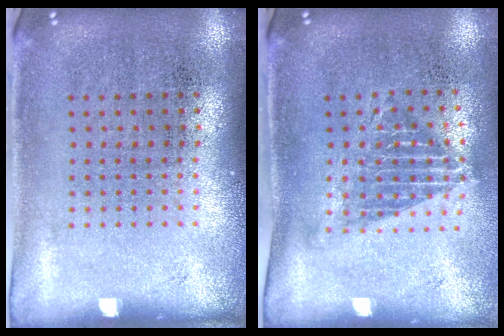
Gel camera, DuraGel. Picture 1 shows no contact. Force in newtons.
{"total": 1.3, "press": 1.0, "slide": 0.9}